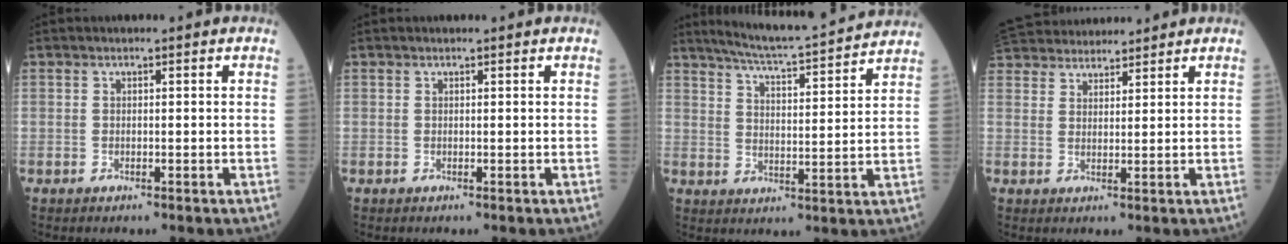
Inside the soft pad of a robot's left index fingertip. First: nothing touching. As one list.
[{"total": 0.8, "force": [0.7, -0.1, 0.3], "torque": [-0.009, 0.005, 0.013]}, {"total": 15.1, "force": [14.0, 0.0, 5.7], "torque": [-0.101, 0.002, 0.197]}, {"total": 11.0, "force": [10.1, 3.1, 2.7], "torque": [-0.060, 0.045, 0.173]}]